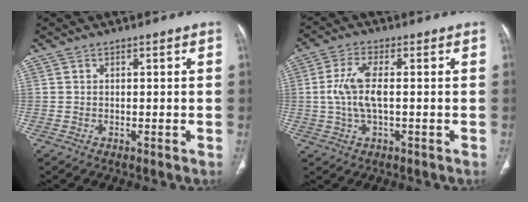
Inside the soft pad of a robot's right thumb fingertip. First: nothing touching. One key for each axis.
{"total": 7.0, "fx": 0.0, "fy": 2.5, "fz": 6.5, "tx": -0.160, "ty": 0.009, "tz": -0.001}